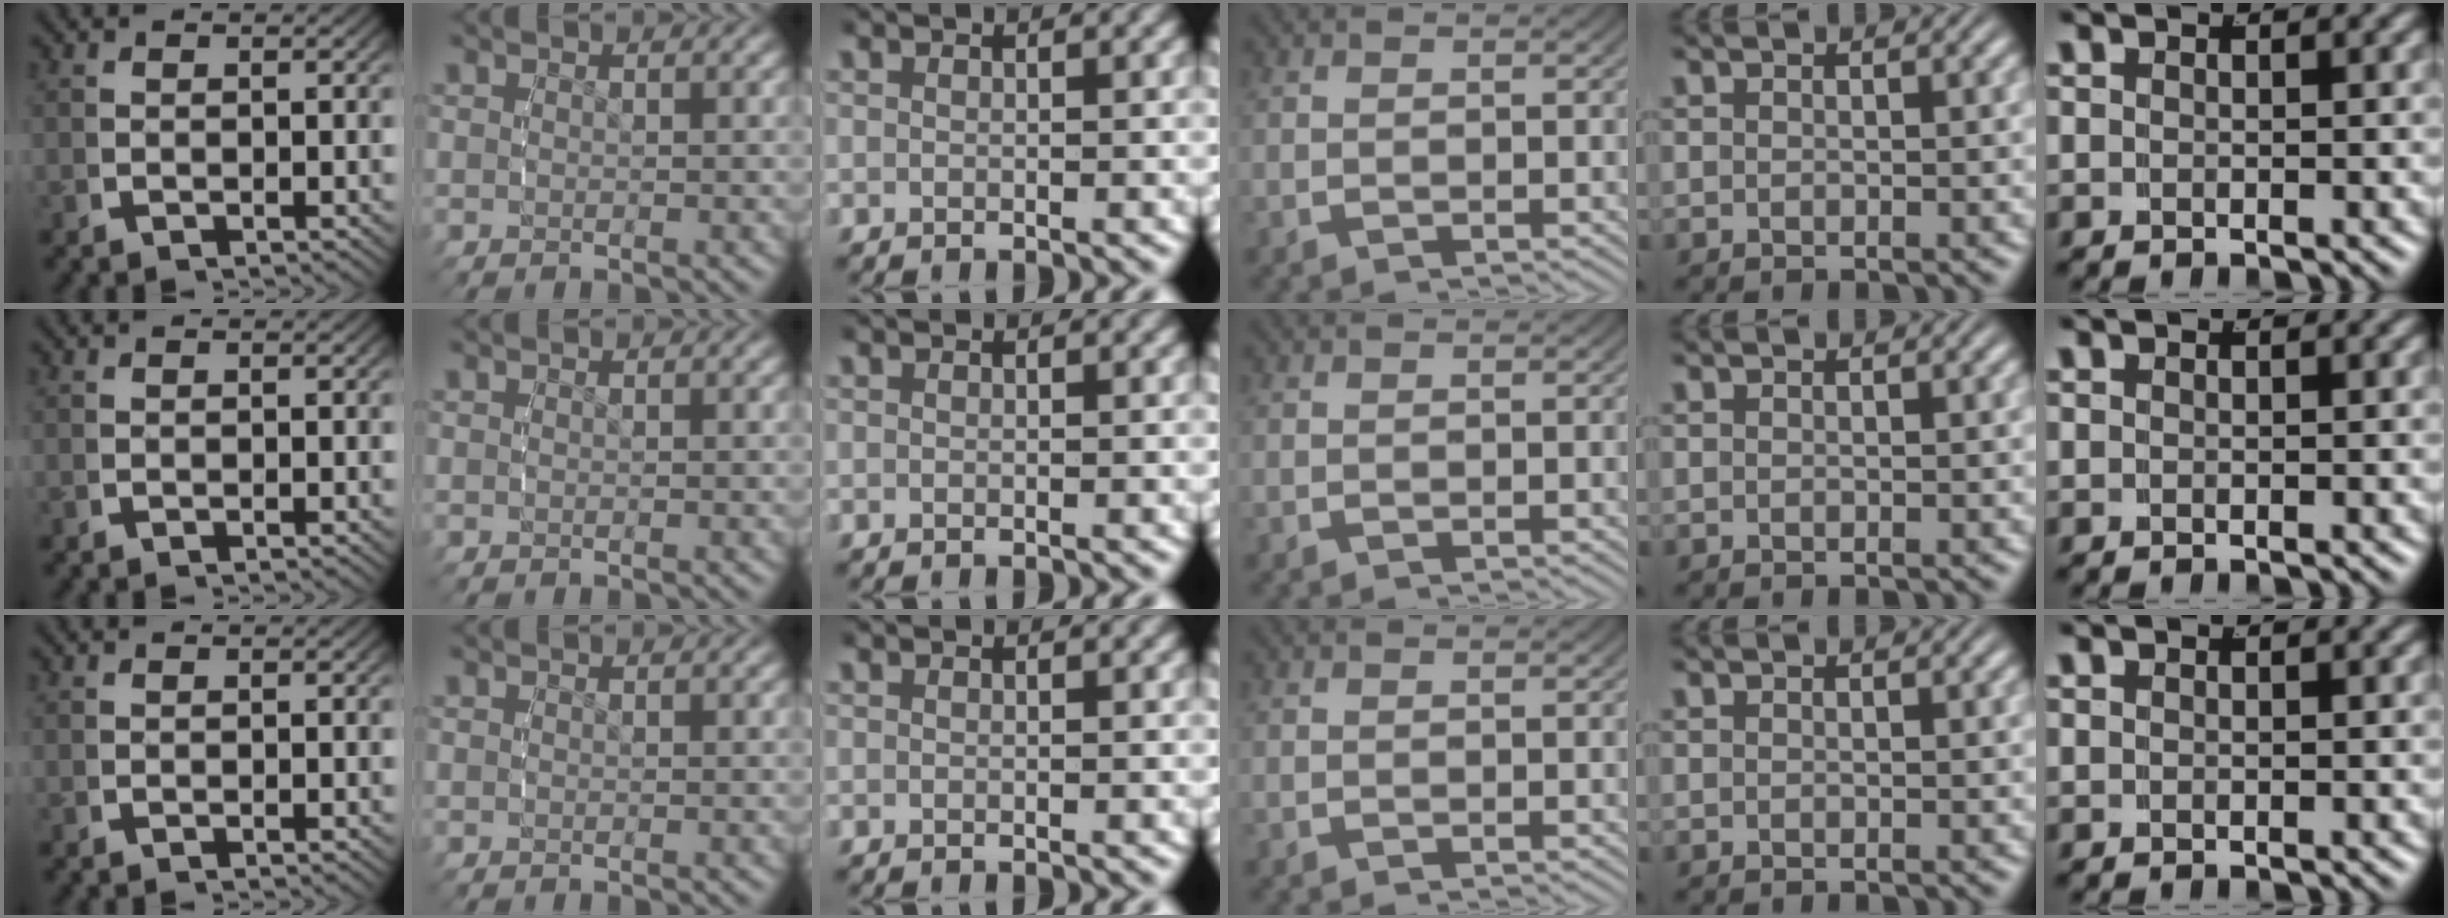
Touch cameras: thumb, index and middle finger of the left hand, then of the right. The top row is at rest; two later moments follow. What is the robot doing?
{"motion": "reach", "object": "jar lid"}